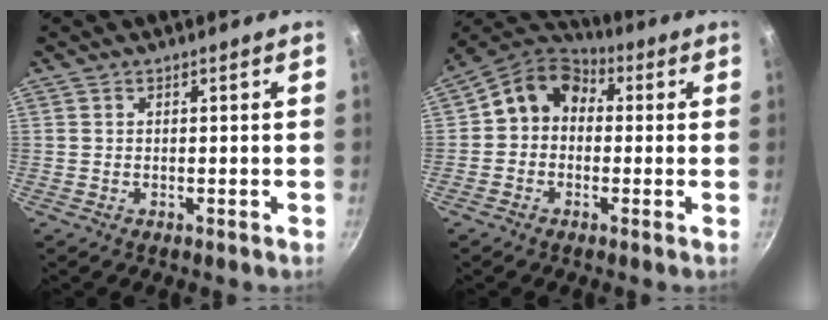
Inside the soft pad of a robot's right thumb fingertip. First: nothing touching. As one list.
[{"total": 10.0, "force": [0.9, 8.2, 5.6], "torque": [-0.064, 0.029, -0.012]}]